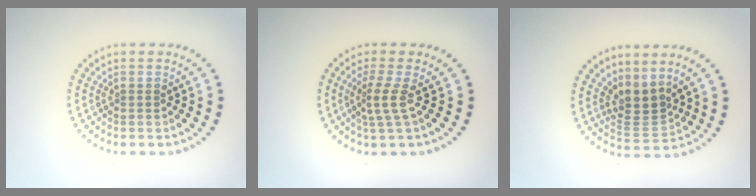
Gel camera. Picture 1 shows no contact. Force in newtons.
{"total": 2.4, "press": 1.5, "slide": 1.9}
{"total": 2.9, "press": 2.1, "slide": 1.9}